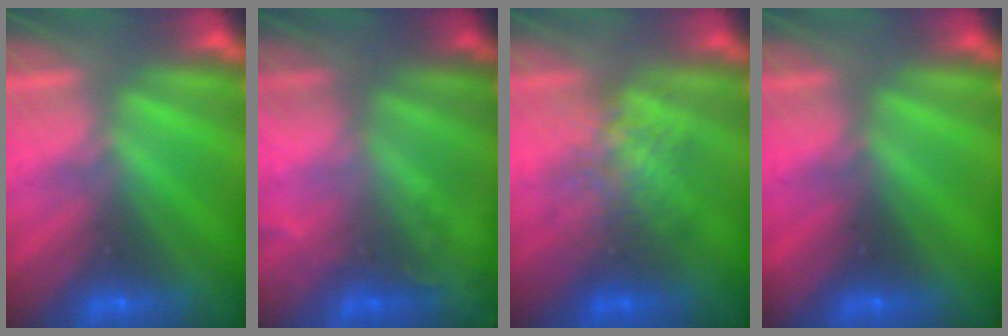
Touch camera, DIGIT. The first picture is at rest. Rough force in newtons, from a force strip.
{"total": 2.3}
{"total": 2.2}
{"total": 2.2}